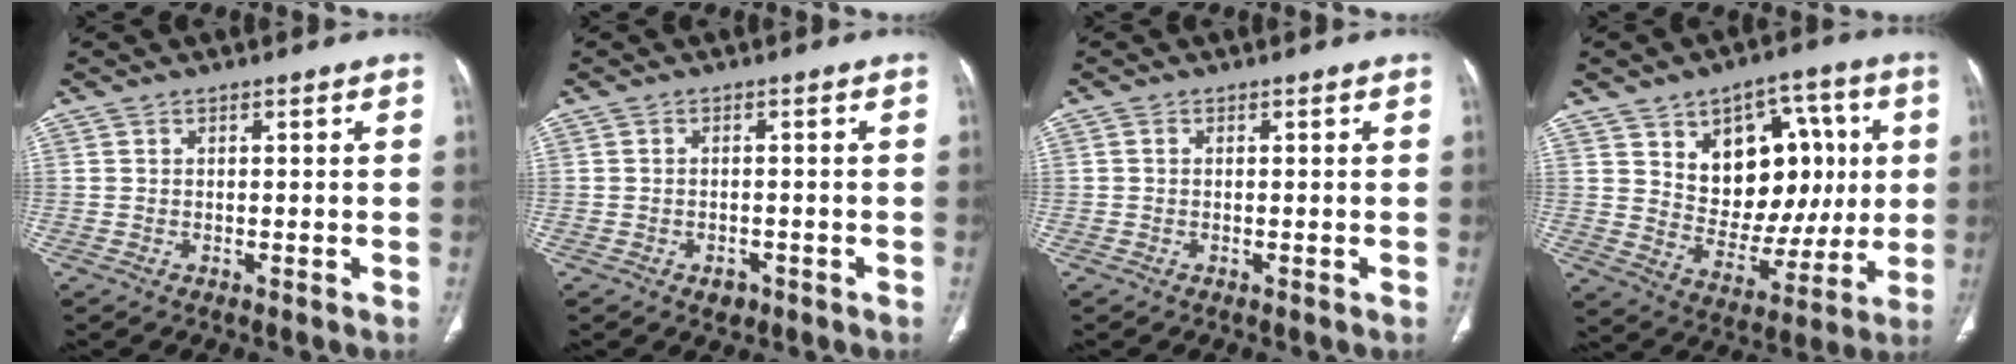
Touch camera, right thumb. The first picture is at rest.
{"total": 2.1, "force": [-1.1, 1.5, 0.9], "torque": [-0.006, 0.005, -0.010]}
{"total": 0.0}
{"total": 18.9, "force": [4.7, 12.4, 13.5], "torque": [-0.137, -0.007, 0.088]}